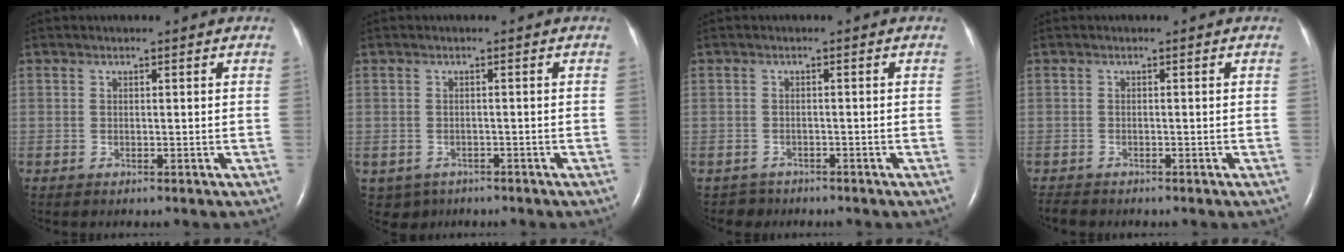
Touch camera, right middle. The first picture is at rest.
{"total": 3.2, "force": [-2.0, 2.5, 0.5], "torque": [-0.008, 0.002, -0.026]}
{"total": 1.8, "force": [-1.4, 0.9, -0.7], "torque": [0.003, 0.002, -0.023]}
{"total": 1.7, "force": [-1.6, 0.5, 0.3], "torque": [-0.007, -0.005, -0.022]}